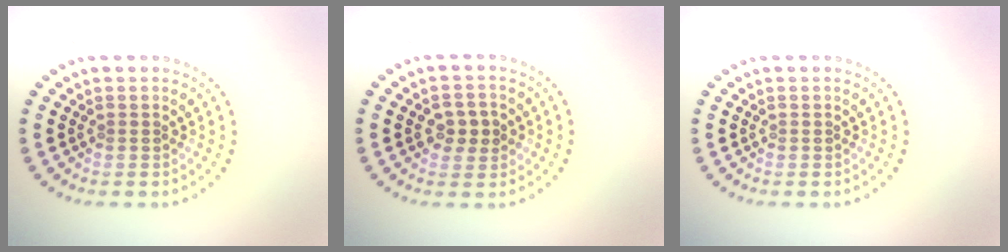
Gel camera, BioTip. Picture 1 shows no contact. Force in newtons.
{"total": 2.6, "press": 2.6, "slide": 0.2}
{"total": 0.0}